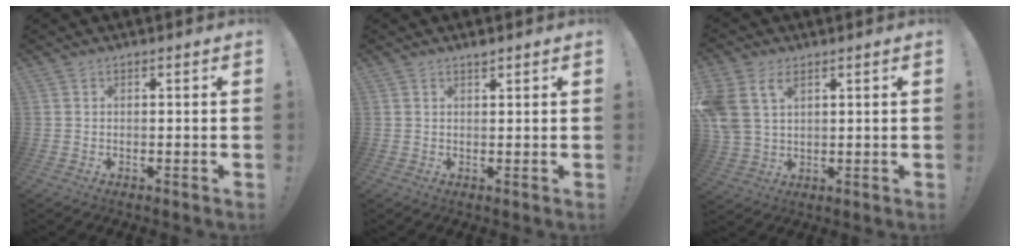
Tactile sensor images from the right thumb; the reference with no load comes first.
{"total": 1.3, "force": [1.2, 0.1, 0.3], "torque": [0.001, -0.006, 0.021]}
{"total": 9.0, "force": [4.3, 5.8, 5.4], "torque": [-0.126, -0.008, 0.085]}